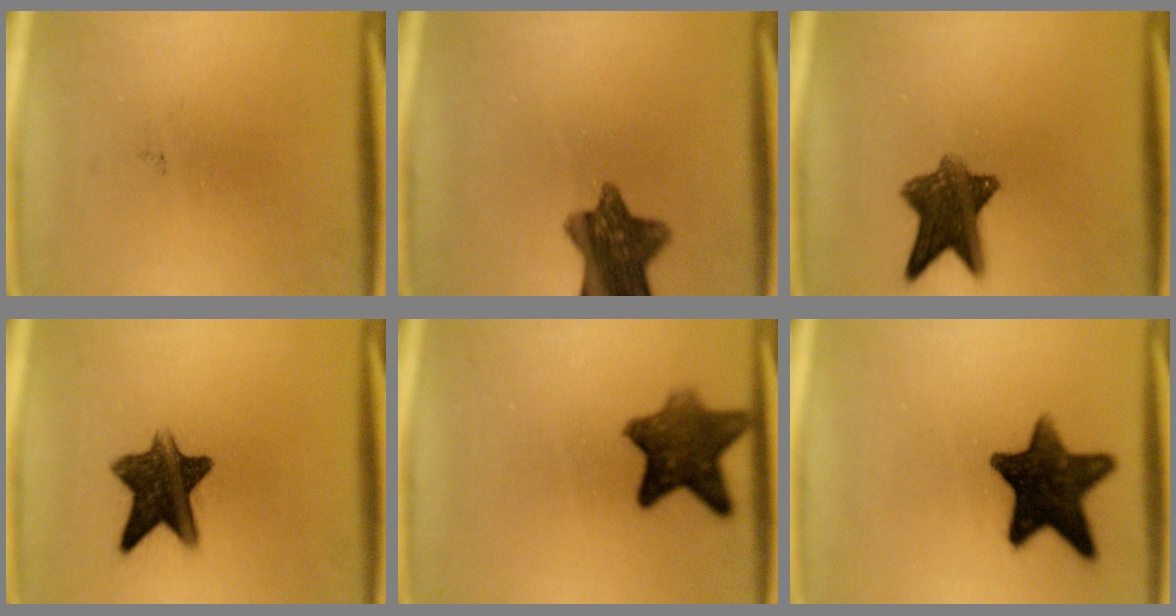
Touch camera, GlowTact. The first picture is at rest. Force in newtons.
{"total": 10.1}
{"total": 8.9}
{"total": 11.0}
{"total": 9.3}
{"total": 13.9}